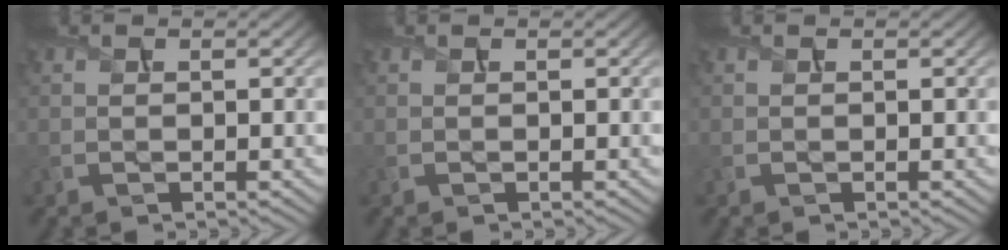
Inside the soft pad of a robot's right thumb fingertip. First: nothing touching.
{"total": 0.0}
{"total": 0.0}